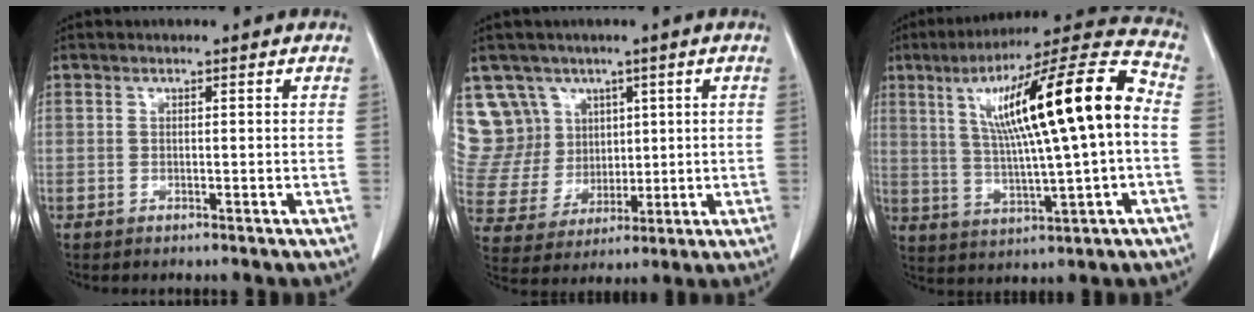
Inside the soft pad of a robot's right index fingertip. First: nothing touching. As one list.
[{"total": 11.4, "force": [6.2, 9.4, 1.1], "torque": [-0.046, 0.046, 0.142]}, {"total": 19.9, "force": [2.8, 1.6, 19.6], "torque": [-0.313, 0.033, 0.042]}]